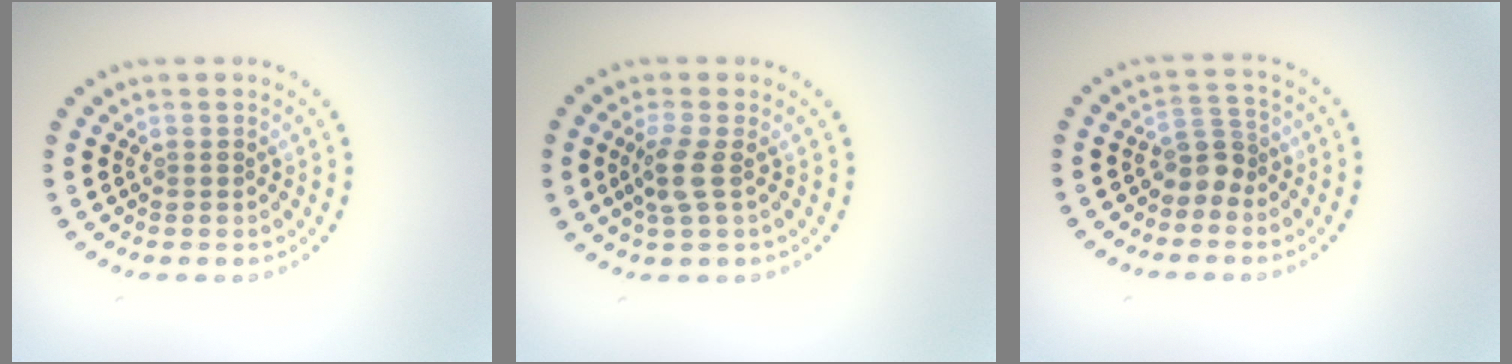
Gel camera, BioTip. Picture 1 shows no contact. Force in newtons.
{"total": 2.3, "press": 2.0, "slide": 1.1}
{"total": 2.3, "press": 1.7, "slide": 1.5}